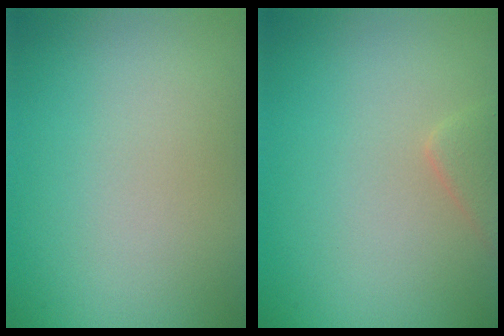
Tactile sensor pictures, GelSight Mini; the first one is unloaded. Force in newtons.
{"total": 1.5, "press": 1.5, "slide": 0.1}